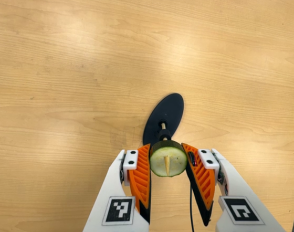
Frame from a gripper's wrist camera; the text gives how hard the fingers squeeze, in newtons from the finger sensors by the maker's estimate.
{"total": 9.6, "left": 8.5, "right": 10.6}